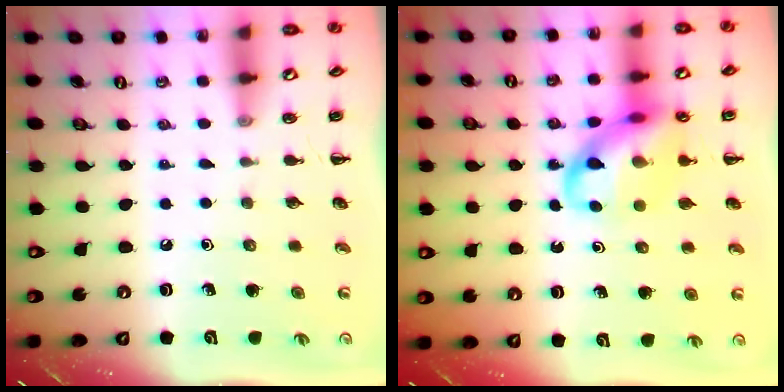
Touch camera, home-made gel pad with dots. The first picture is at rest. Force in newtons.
{"total": 14.3, "press": 14.0, "slide": 2.9}